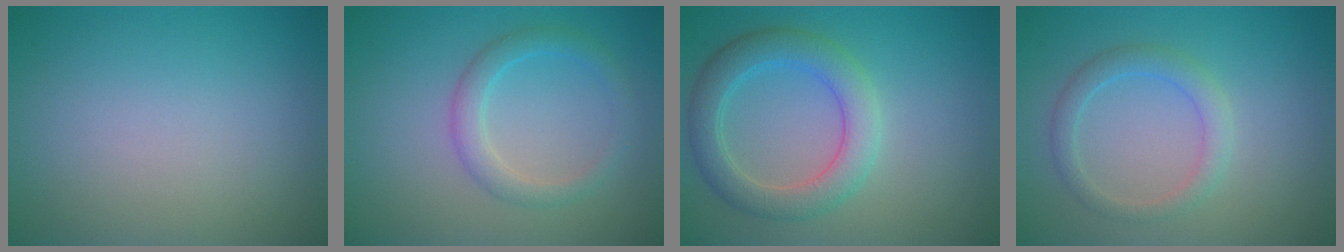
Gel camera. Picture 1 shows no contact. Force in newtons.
{"total": 2.4, "press": 2.4, "slide": 0.1}
{"total": 4.6, "press": 4.6, "slide": 0.3}
{"total": 2.3, "press": 2.2, "slide": 0.1}